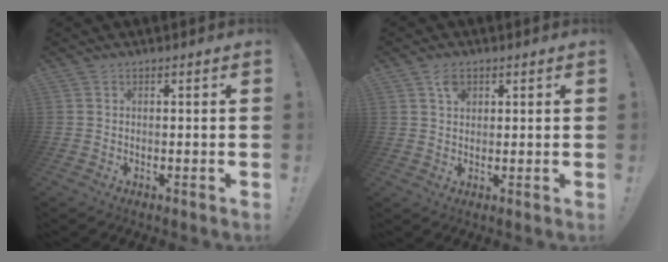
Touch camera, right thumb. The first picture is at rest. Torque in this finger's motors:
{"motor_torque": [0.01, 0.00, -0.01, 0.02, 0.00]}